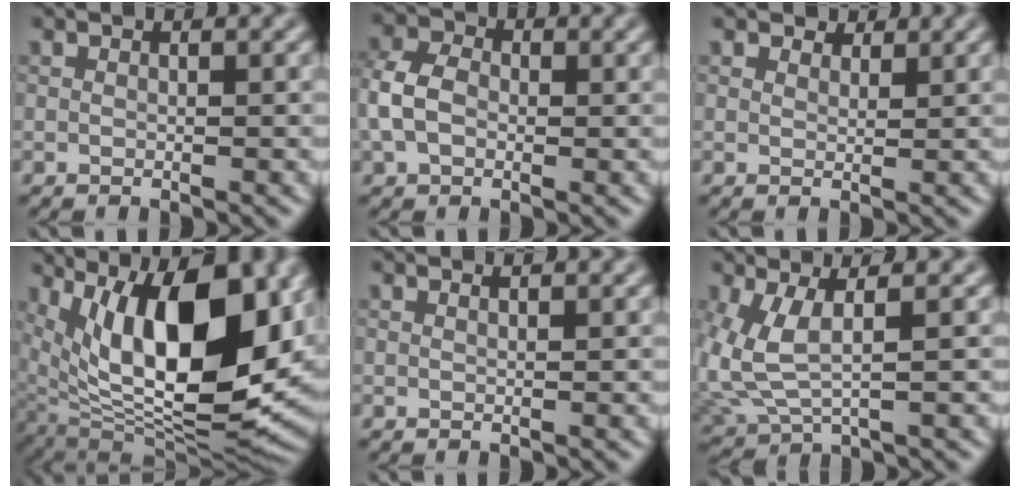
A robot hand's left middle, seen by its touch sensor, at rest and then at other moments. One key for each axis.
{"total": 4.0, "fx": -0.2, "fy": 3.0, "fz": 2.5, "tx": -0.072, "ty": 0.006, "tz": -0.011}
{"total": 1.7, "fx": 1.6, "fy": 0.5, "fz": 0.1, "tx": -0.011, "ty": -0.003, "tz": 0.024}
{"total": 17.0, "fx": 5.3, "fy": 7.9, "fz": 14.1, "tx": -0.212, "ty": 0.008, "tz": 0.098}
{"total": 0.6, "fx": 0.6, "fy": 0.1, "fz": 0.3, "tx": -0.006, "ty": -0.004, "tz": 0.001}
{"total": 4.3, "fx": 0.5, "fy": 1.8, "fz": 3.8, "tx": -0.123, "ty": -0.014, "tz": 0.022}